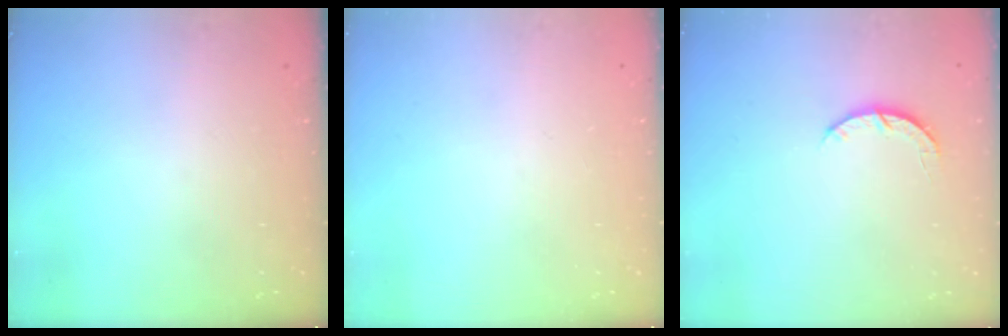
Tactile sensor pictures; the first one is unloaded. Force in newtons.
{"total": 0.0}
{"total": 3.7, "press": 3.7, "slide": 0.4}